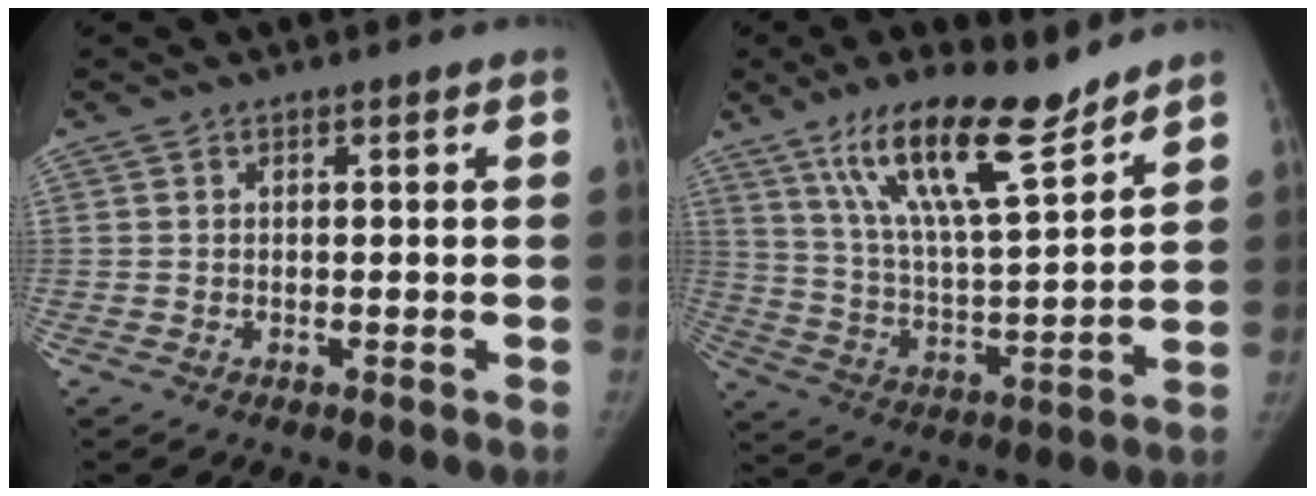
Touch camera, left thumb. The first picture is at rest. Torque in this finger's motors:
{"motor_torque": [0.63, 0.03, 1.41, -1.38, 0.52]}